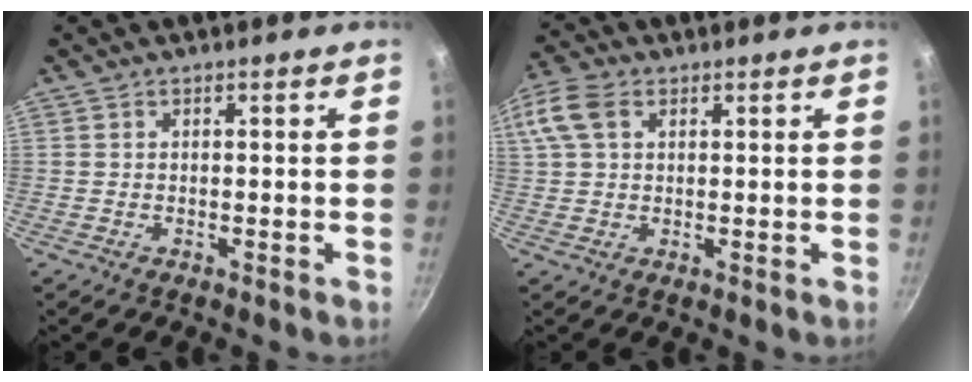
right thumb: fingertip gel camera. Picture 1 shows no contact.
{"total": 8.6, "force": [3.1, 5.7, 5.5], "torque": [-0.117, 0.021, 0.053]}